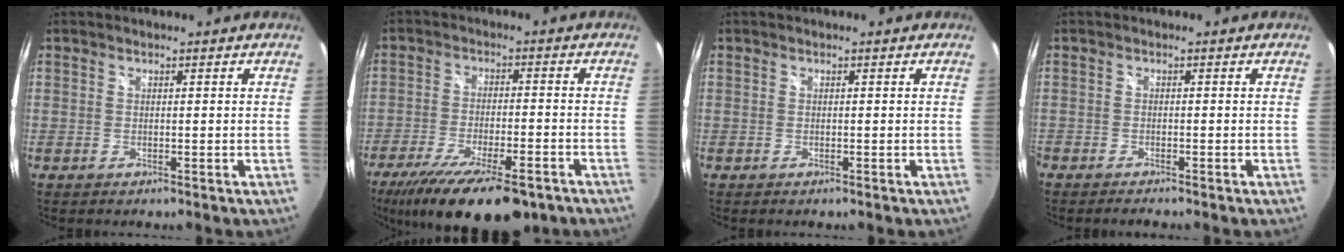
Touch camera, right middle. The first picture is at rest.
{"total": 18.7, "force": [-13.2, 5.8, 11.9], "torque": [-0.230, -0.054, -0.205]}
{"total": 0.0}
{"total": 2.4, "force": [-2.3, 0.2, 0.8], "torque": [-0.027, -0.013, -0.041]}